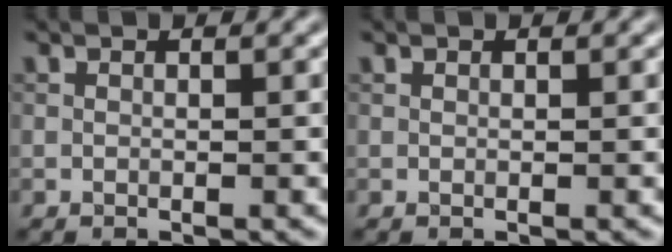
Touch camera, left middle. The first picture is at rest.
{"total": 0.0}